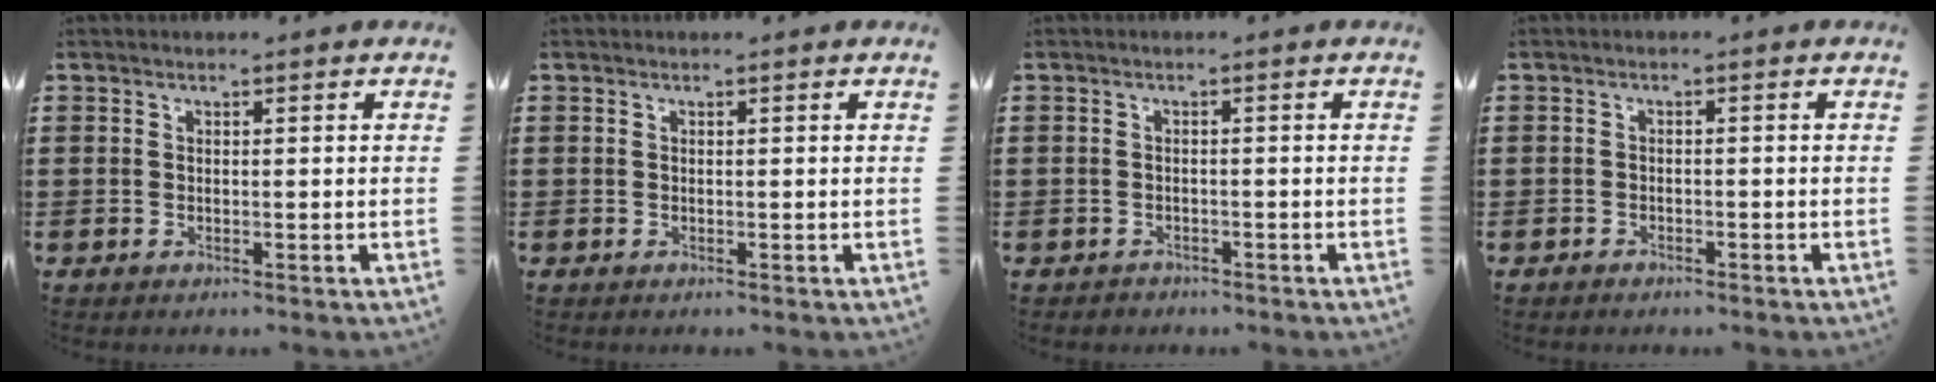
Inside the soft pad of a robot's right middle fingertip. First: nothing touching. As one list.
[{"total": 0.0}, {"total": 0.9, "force": [-0.8, 0.4, 0.0], "torque": [-0.002, 0.002, -0.020]}, {"total": 1.1, "force": [-1.0, 0.5, -0.1], "torque": [0.000, 0.004, -0.023]}]